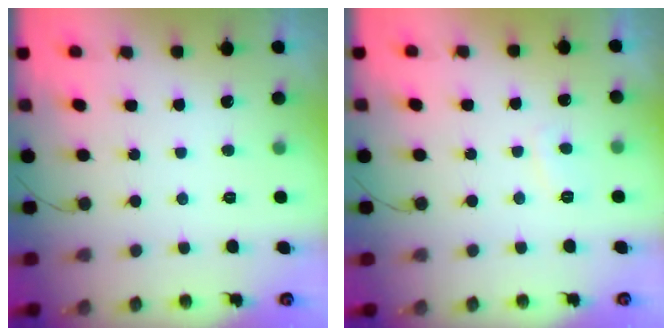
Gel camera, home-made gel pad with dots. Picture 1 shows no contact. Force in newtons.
{"total": 2.2, "press": 2.1, "slide": 0.8}